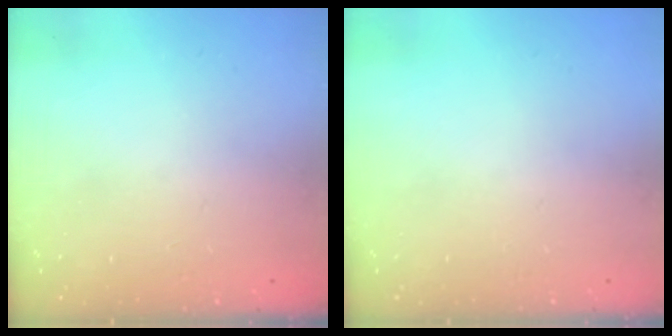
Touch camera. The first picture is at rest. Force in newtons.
{"total": 0.0}